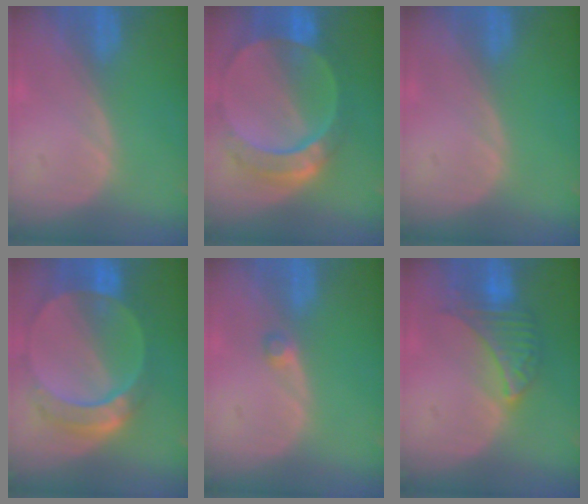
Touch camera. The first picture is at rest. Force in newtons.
{"total": 10.1, "press": 8.6, "slide": 5.4}
{"total": 0.0}
{"total": 9.6, "press": 8.4, "slide": 4.7}
{"total": 1.5, "press": 1.2, "slide": 0.8}
{"total": 6.5, "press": 6.5, "slide": 0.5}